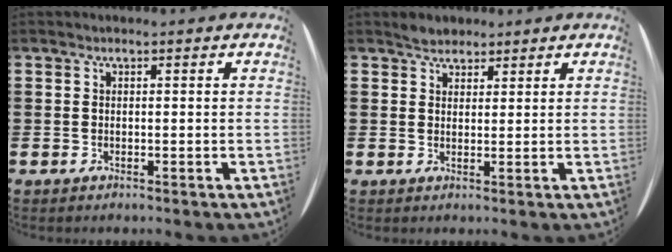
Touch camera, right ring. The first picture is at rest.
{"total": 1.9, "force": [1.7, 0.8, -0.2], "torque": [-0.002, 0.005, 0.036]}